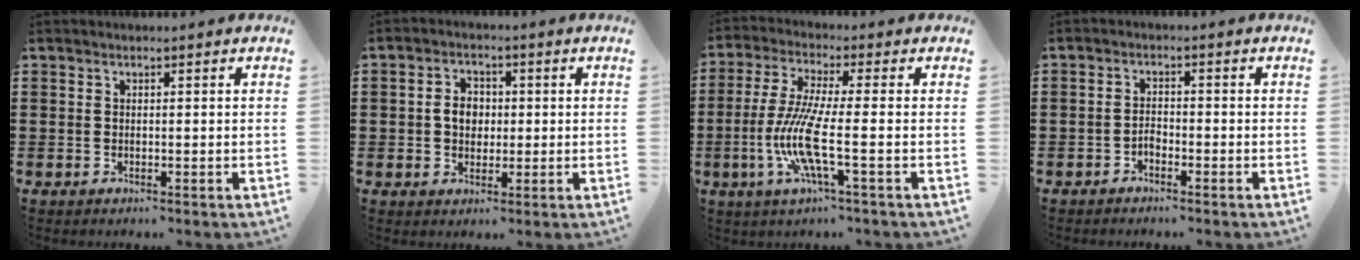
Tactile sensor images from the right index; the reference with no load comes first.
{"total": 3.8, "force": [0.0, 3.0, 2.4], "torque": [-0.054, 0.011, -0.004]}
{"total": 10.0, "force": [-2.7, 1.1, 9.6], "torque": [-0.215, -0.025, -0.060]}
{"total": 1.7, "force": [-1.3, 0.9, 0.7], "torque": [-0.018, 0.002, -0.026]}